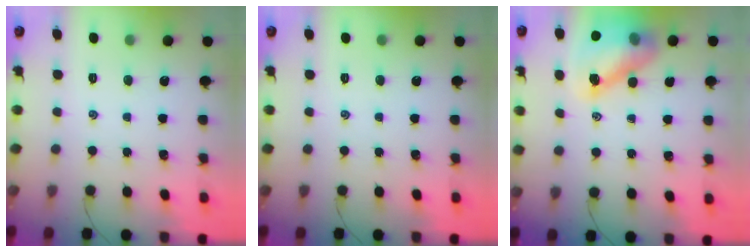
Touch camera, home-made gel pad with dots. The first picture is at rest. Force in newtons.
{"total": 0.0}
{"total": 12.7, "press": 12.2, "slide": 3.6}